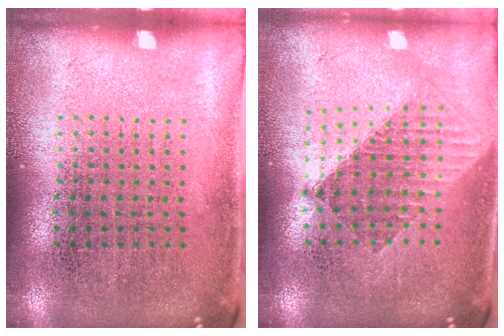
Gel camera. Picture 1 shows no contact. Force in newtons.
{"total": 1.6, "press": 1.3, "slide": 0.9}